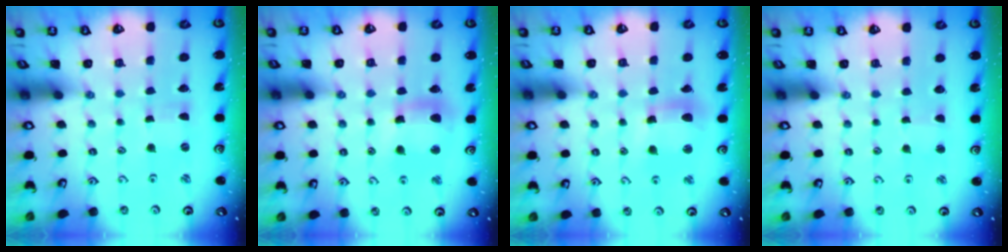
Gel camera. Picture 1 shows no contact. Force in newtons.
{"total": 10.7, "press": 10.6, "slide": 1.3}
{"total": 11.0, "press": 10.9, "slide": 1.4}
{"total": 1.5, "press": 1.5, "slide": 0.1}